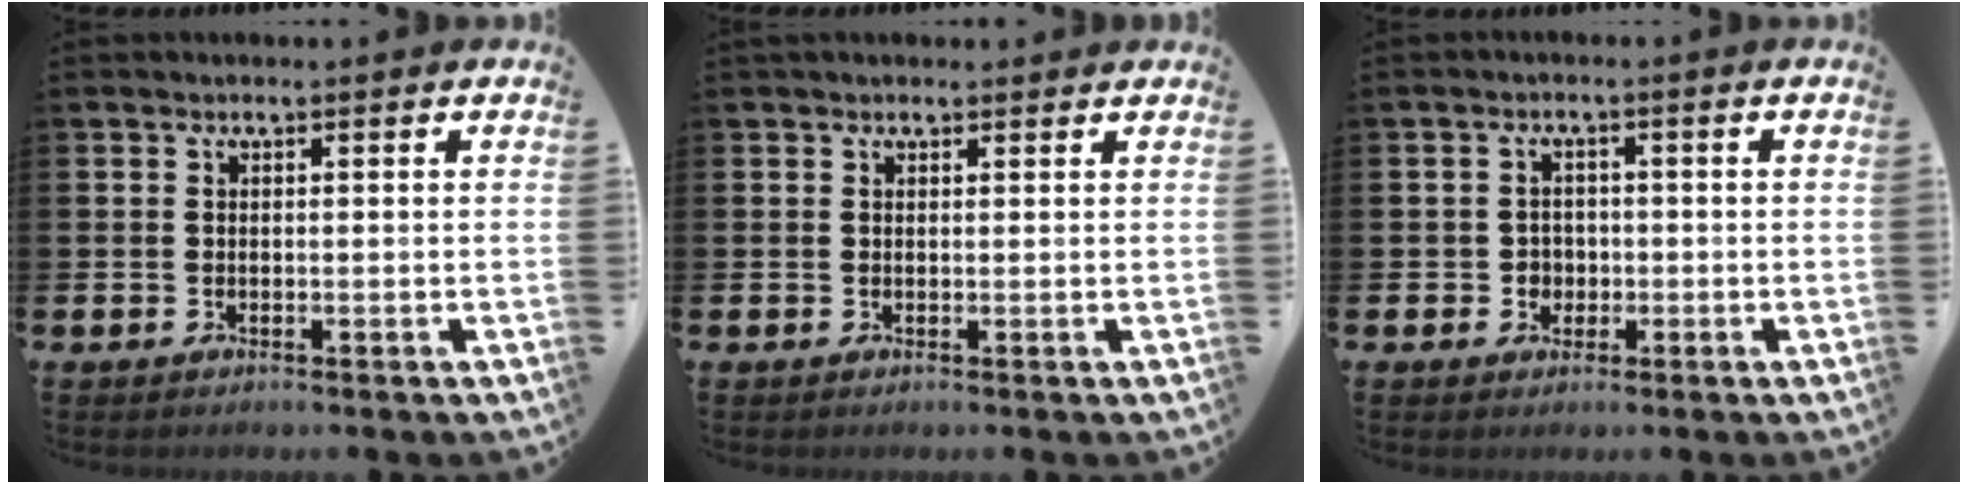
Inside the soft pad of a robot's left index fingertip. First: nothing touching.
{"total": 0.8, "force": [0.7, 0.3, 0.2], "torque": [0.007, 0.001, 0.011]}
{"total": 2.2, "force": [-0.4, 2.1, 0.5], "torque": [-0.003, 0.002, -0.015]}